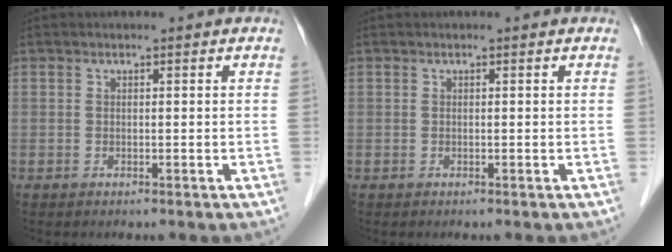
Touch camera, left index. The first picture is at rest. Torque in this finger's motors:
{"motor_torque": [0.00, 0.00, 0.00, 0.00]}